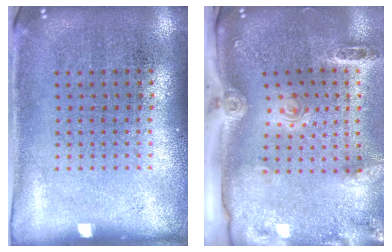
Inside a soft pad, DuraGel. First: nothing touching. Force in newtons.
{"total": 2.9, "press": 2.1, "slide": 2.1}